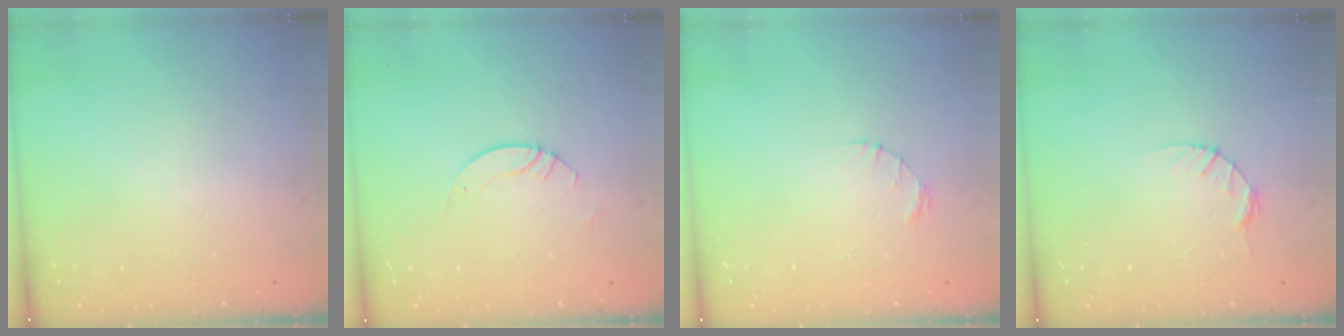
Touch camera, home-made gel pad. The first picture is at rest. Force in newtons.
{"total": 2.1, "press": 2.1, "slide": 0.2}
{"total": 1.4, "press": 1.4, "slide": 0.2}
{"total": 3.9, "press": 3.8, "slide": 0.5}